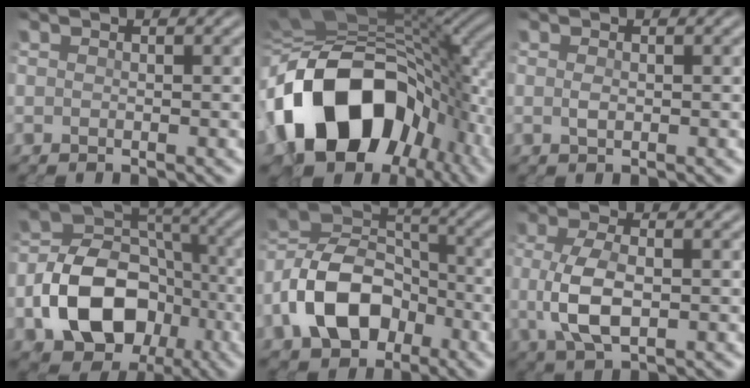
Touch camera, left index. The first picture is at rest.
{"total": 16.4, "force": [-4.4, 11.7, 10.7], "torque": [-0.178, -0.007, -0.077]}
{"total": 0.9, "force": [0.1, 0.3, 0.8], "torque": [-0.022, 0.003, 0.003]}
{"total": 11.4, "force": [-3.9, 8.1, 6.9], "torque": [-0.131, 0.009, -0.071]}
{"total": 10.0, "force": [-4.1, 6.7, 6.2], "torque": [-0.127, 0.009, -0.087]}
{"total": 5.0, "force": [-0.3, 2.3, 4.4], "torque": [-0.110, -0.005, -0.001]}